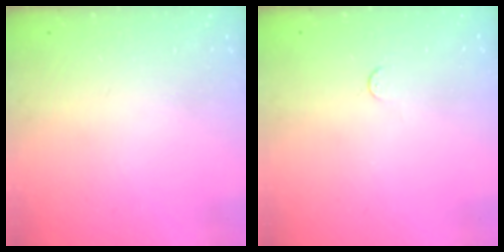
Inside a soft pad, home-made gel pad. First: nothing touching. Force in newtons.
{"total": 2.9, "press": 2.9, "slide": 0.4}